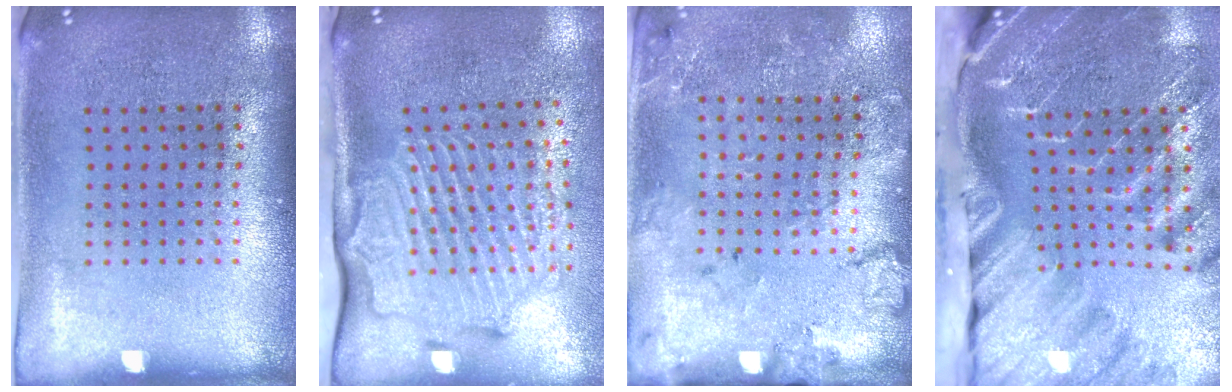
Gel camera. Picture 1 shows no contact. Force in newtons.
{"total": 2.8, "press": 2.2, "slide": 1.8}
{"total": 1.7, "press": 1.6, "slide": 0.8}
{"total": 4.6, "press": 3.4, "slide": 3.1}